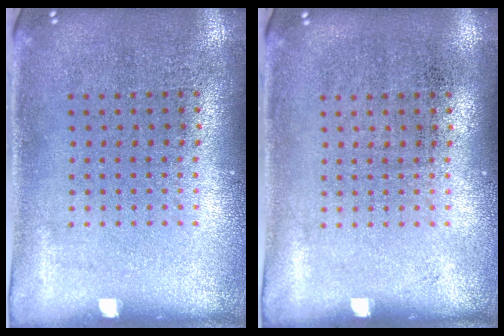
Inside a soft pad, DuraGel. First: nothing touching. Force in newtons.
{"total": 0.0}